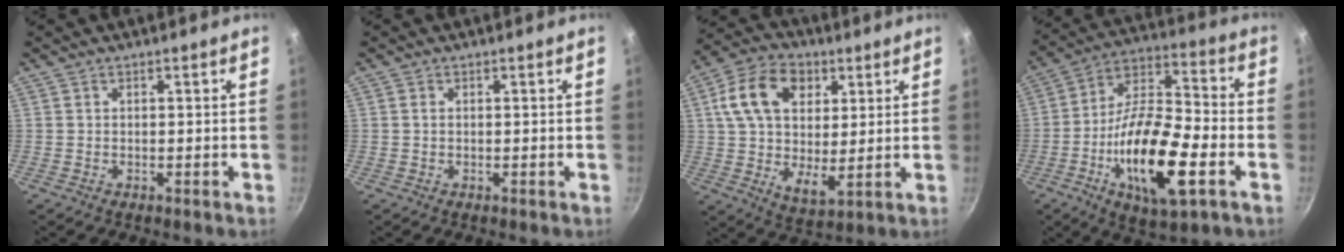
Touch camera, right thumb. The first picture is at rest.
{"total": 0.7, "force": [0.2, 0.5, 0.5], "torque": [-0.010, 0.002, 0.002]}
{"total": 16.7, "force": [5.3, 10.8, 11.5], "torque": [-0.187, -0.011, 0.086]}
{"total": 21.2, "force": [-6.6, 7.8, 18.6], "torque": [-0.327, 0.029, -0.124]}